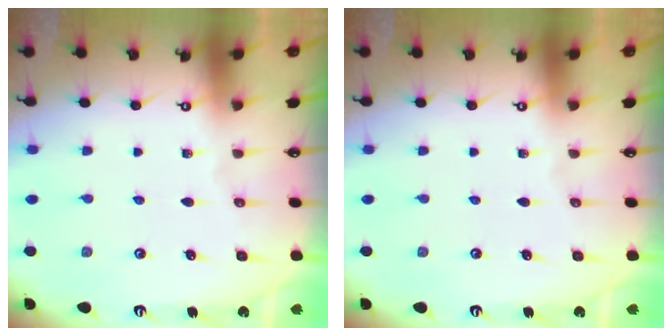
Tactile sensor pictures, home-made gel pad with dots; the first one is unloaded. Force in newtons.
{"total": 0.0}